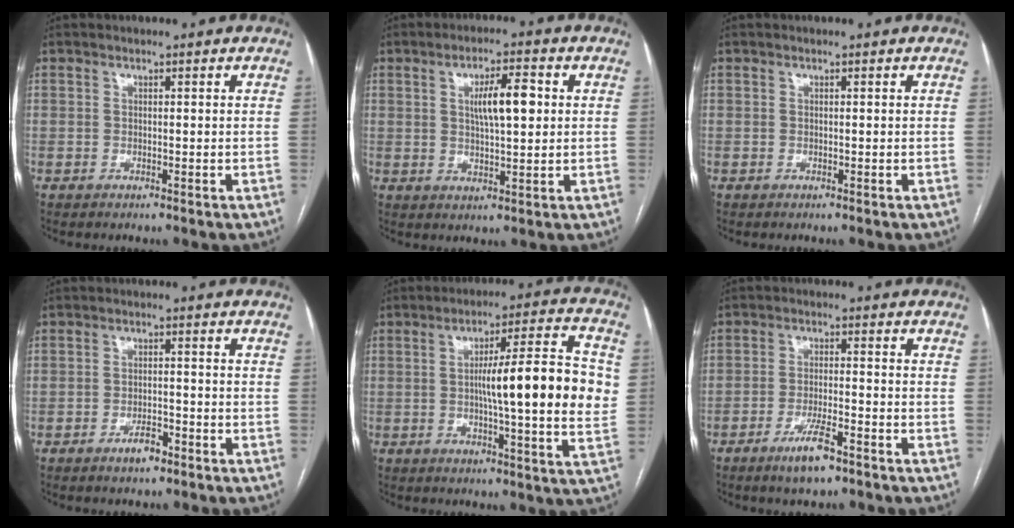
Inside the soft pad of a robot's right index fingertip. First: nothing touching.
{"total": 6.9, "force": [1.5, 1.6, 6.6], "torque": [-0.113, 0.010, 0.029]}
{"total": 0.0}
{"total": 3.1, "force": [-2.0, 1.1, 2.0], "torque": [-0.032, 0.004, -0.033]}
{"total": 15.7, "force": [0.6, 1.4, 15.6], "torque": [-0.227, 0.015, 0.003]}
{"total": 5.9, "force": [-3.9, 0.9, 4.4], "torque": [-0.086, -0.006, -0.067]}